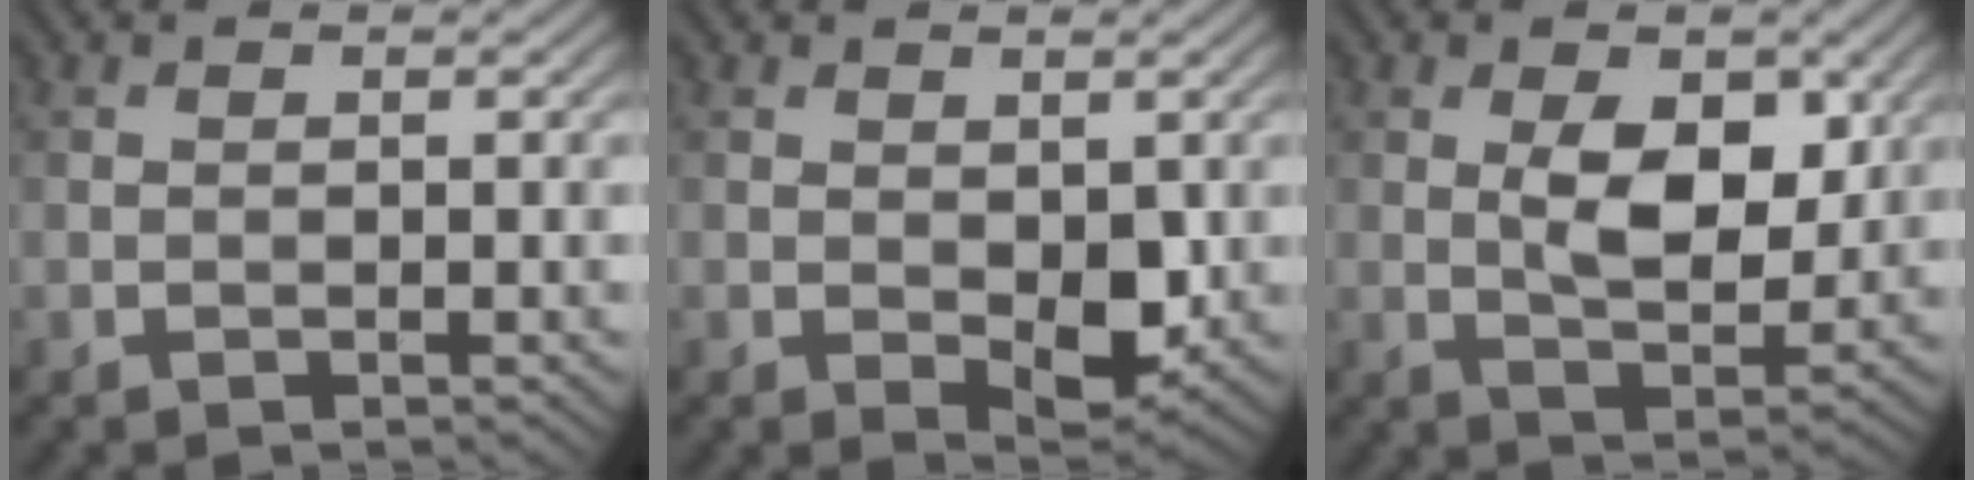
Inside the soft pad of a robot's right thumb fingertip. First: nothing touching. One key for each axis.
{"total": 4.1, "fx": 0.1, "fy": 2.5, "fz": 3.3, "tx": -0.056, "ty": -0.012, "tz": 0.008}
{"total": 6.8, "fx": 1.6, "fy": 3.5, "fz": 5.6, "tx": -0.096, "ty": -0.007, "tz": 0.032}